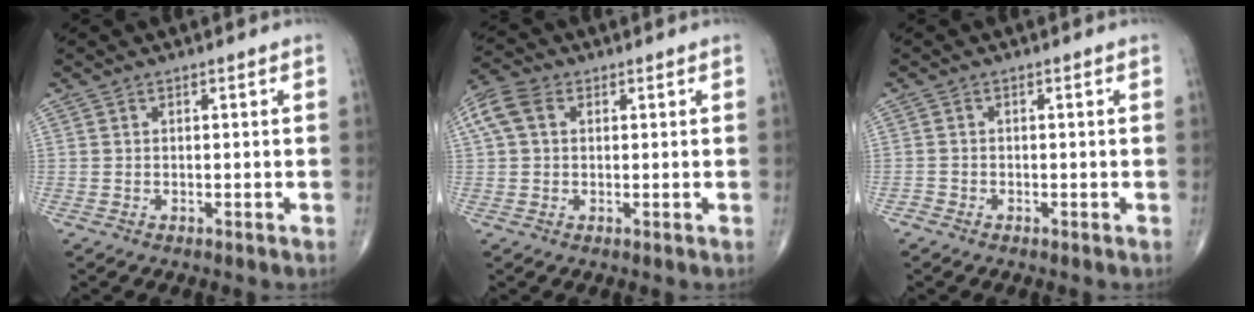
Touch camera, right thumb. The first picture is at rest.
{"total": 6.7, "force": [1.8, 4.8, 4.4], "torque": [-0.104, 0.024, 0.032]}
{"total": 0.9, "force": [-0.7, 0.6, 0.0], "torque": [-0.001, 0.001, -0.020]}